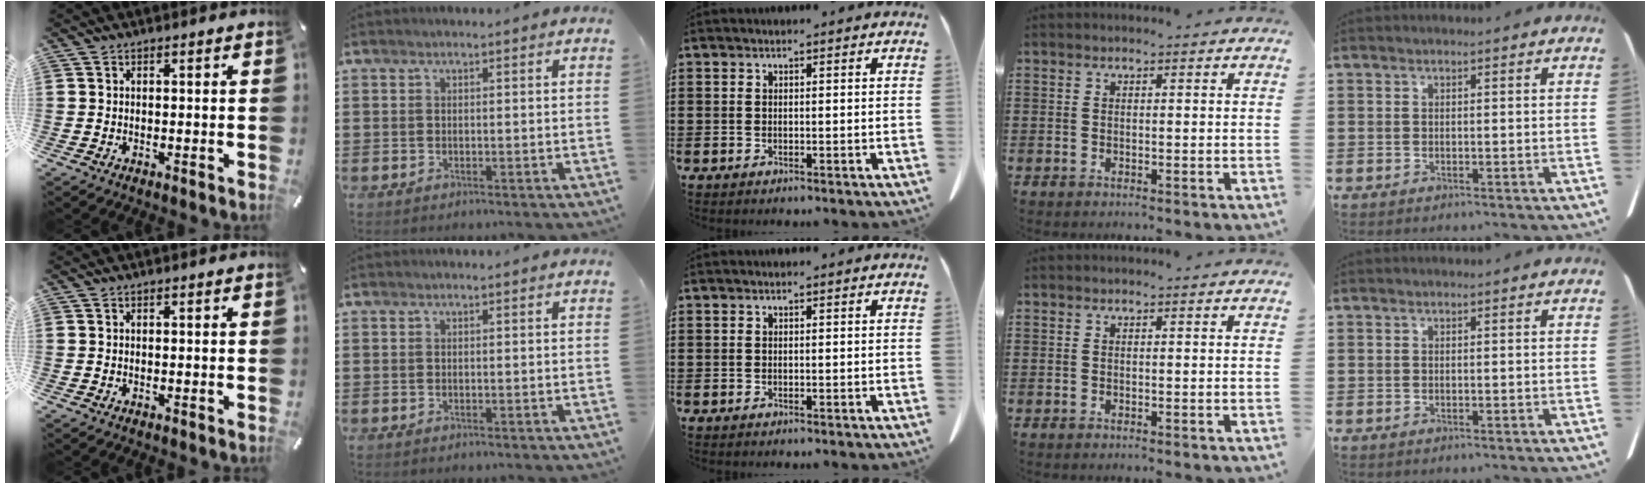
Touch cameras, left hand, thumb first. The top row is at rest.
{}